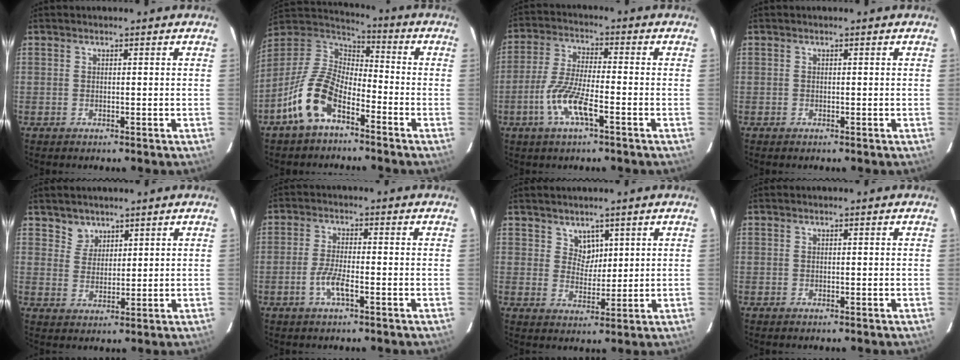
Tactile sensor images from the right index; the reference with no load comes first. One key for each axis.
{"total": 13.6, "fx": -7.5, "fy": 6.6, "fz": 9.1, "tx": -0.195, "ty": 0.007, "tz": -0.151}
{"total": 9.1, "fx": -4.2, "fy": 1.7, "fz": 7.9, "tx": -0.169, "ty": -0.005, "tz": -0.084}
{"total": 0.0}
{"total": 3.6, "fx": 2.7, "fy": 2.3, "fz": -0.1, "tx": 0.010, "ty": 0.009, "tz": 0.050}
{"total": 4.4, "fx": -2.2, "fy": 0.8, "fz": 3.7, "tx": -0.083, "ty": -0.004, "tz": -0.044}
{"total": 3.7, "fx": 2.3, "fy": 2.8, "fz": 0.6, "tx": -0.003, "ty": 0.003, "tz": 0.044}
{"total": 0.0}